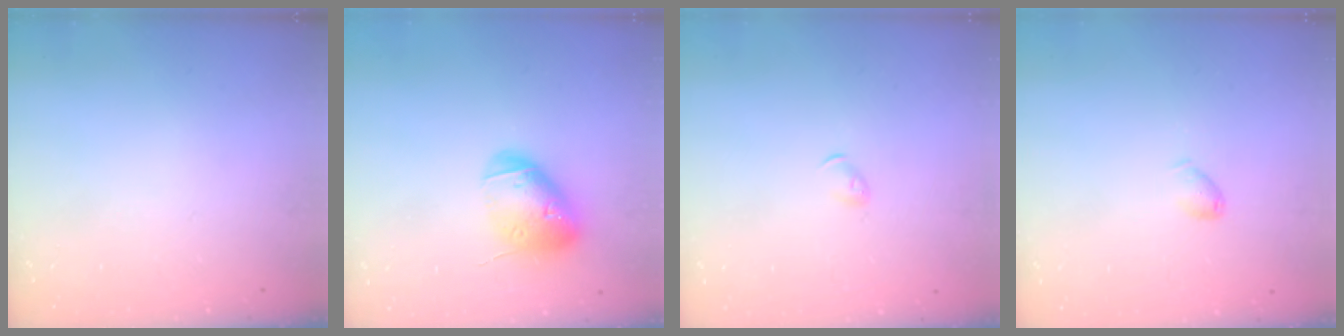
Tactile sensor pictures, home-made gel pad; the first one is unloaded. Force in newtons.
{"total": 15.3, "press": 15.1, "slide": 2.4}
{"total": 3.3, "press": 3.2, "slide": 0.7}
{"total": 3.5, "press": 3.5, "slide": 0.6}